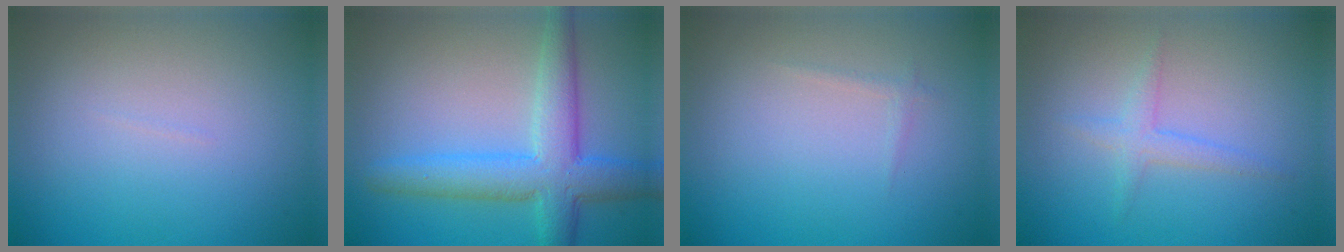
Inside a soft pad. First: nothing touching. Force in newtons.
{"total": 7.0, "press": 7.0, "slide": 0.2}
{"total": 0.6, "press": 0.6, "slide": 0.0}
{"total": 1.6, "press": 1.6, "slide": 0.1}